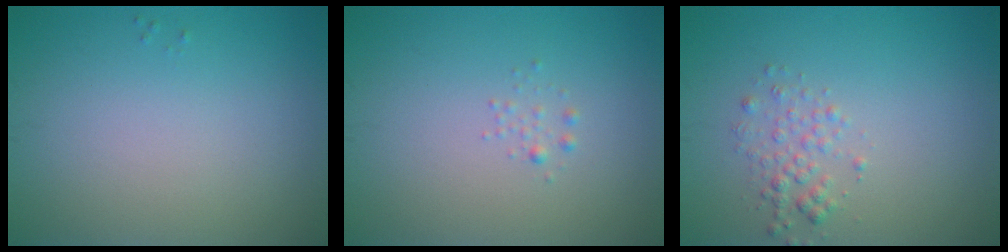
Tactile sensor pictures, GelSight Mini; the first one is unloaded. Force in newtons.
{"total": 0.7, "press": 0.7, "slide": 0.0}
{"total": 1.7, "press": 1.7, "slide": 0.1}